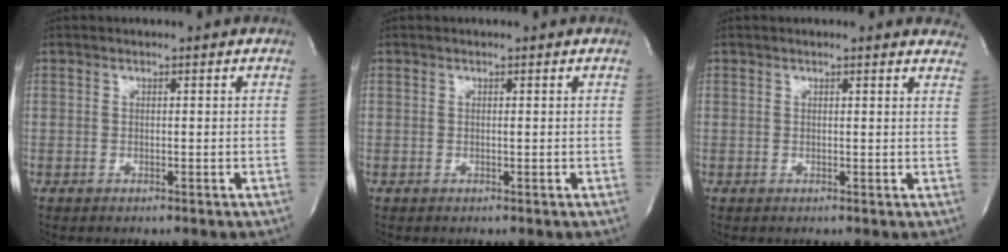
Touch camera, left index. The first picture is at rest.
{"total": 0.0}
{"total": 9.5, "force": [9.0, 1.8, 2.6], "torque": [-0.007, -0.003, 0.075]}